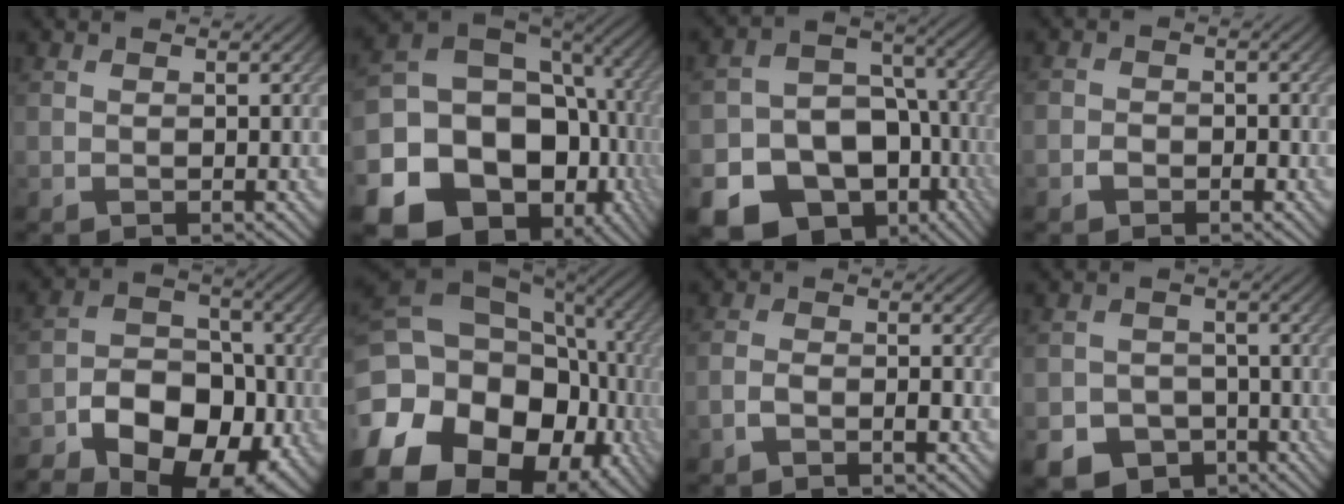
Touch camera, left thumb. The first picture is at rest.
{"total": 23.9, "force": [-9.0, 19.6, 10.3], "torque": [-0.226, -0.048, -0.146]}
{"total": 19.8, "force": [-10.1, 15.1, 7.8], "torque": [-0.147, -0.055, -0.136]}
{"total": 1.7, "force": [-0.9, 1.3, 0.7], "torque": [-0.004, 0.002, -0.022]}
{"total": 14.8, "force": [-7.1, 9.9, 8.4], "torque": [-0.141, -0.018, -0.119]}
{"total": 20.8, "force": [-7.5, 15.5, 11.7], "torque": [-0.260, -0.038, -0.101]}
{"total": 2.3, "force": [-1.3, 0.8, 1.7], "torque": [-0.037, 0.004, -0.032]}
{"total": 8.6, "force": [-5.1, 6.5, 2.2], "torque": [-0.043, -0.024, -0.092]}